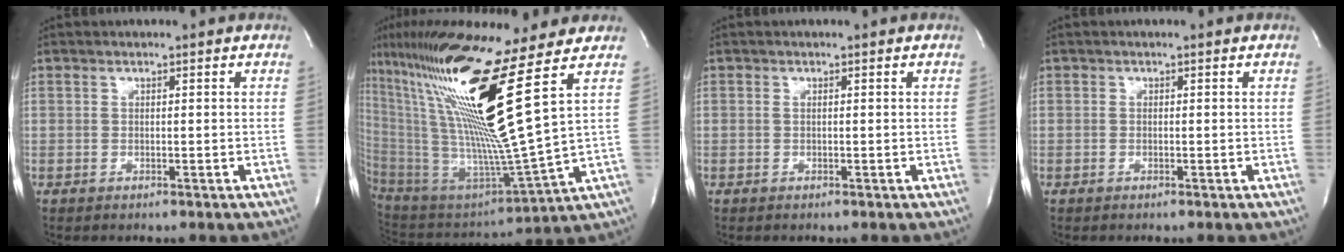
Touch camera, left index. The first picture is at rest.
{"total": 24.0, "force": [12.1, -1.7, 20.6], "torque": [-0.406, -0.024, 0.210]}
{"total": 0.0}
{"total": 0.0}